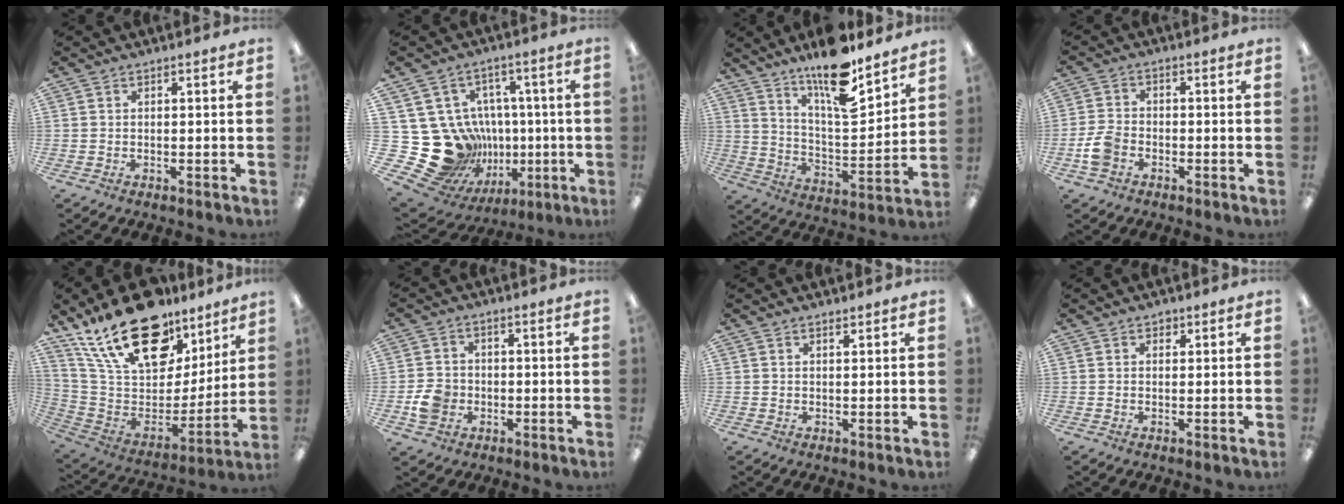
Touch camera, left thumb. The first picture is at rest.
{"total": 23.4, "force": [-3.1, 20.6, 10.6], "torque": [-0.217, -0.011, 0.015]}
{"total": 15.5, "force": [12.1, 4.1, 8.7], "torque": [-0.148, -0.084, 0.204]}
{"total": 5.5, "force": [-2.5, 3.8, 3.1], "torque": [-0.066, 0.012, -0.049]}
{"total": 25.3, "force": [17.5, 12.4, 13.5], "torque": [-0.237, -0.105, 0.313]}
{"total": 5.8, "force": [-1.8, 4.9, 2.7], "torque": [-0.049, 0.006, -0.032]}
{"total": 0.9, "force": [0.9, 0.1, 0.3], "torque": [-0.007, -0.001, 0.016]}
{"total": 1.3, "force": [0.8, 0.9, 0.4], "torque": [-0.001, 0.000, 0.013]}